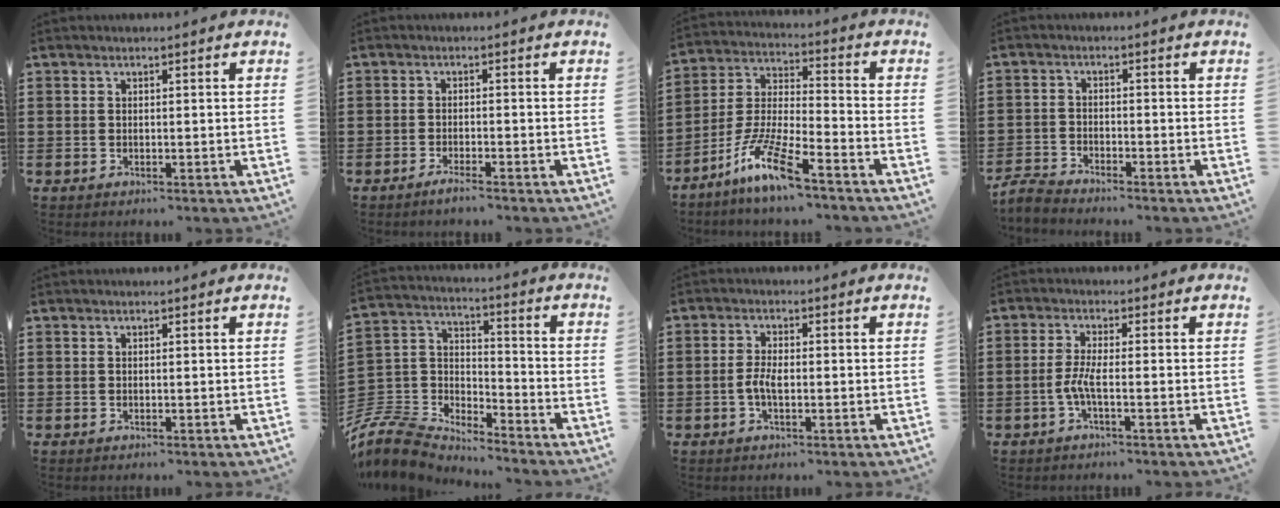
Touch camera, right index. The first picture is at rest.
{"total": 1.7, "force": [-1.5, -0.1, 0.8], "torque": [-0.015, -0.002, -0.027]}
{"total": 10.7, "force": [-7.6, 0.8, 7.5], "torque": [-0.173, -0.011, -0.153]}
{"total": 2.9, "force": [-2.9, 0.2, 0.3], "torque": [-0.018, -0.001, -0.063]}
{"total": 0.0}
{"total": 8.0, "force": [-7.4, 2.5, 1.5], "torque": [-0.083, -0.014, -0.158]}
{"total": 3.0, "force": [-0.8, 1.1, 2.7], "torque": [-0.072, -0.005, -0.022]}
{"total": 3.6, "force": [-1.3, 0.4, 3.3], "torque": [-0.081, -0.008, -0.033]}